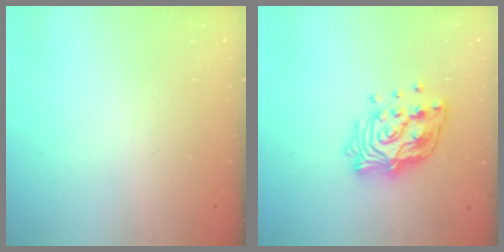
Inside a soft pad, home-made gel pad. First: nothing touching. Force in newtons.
{"total": 15.1, "press": 15.1, "slide": 1.2}